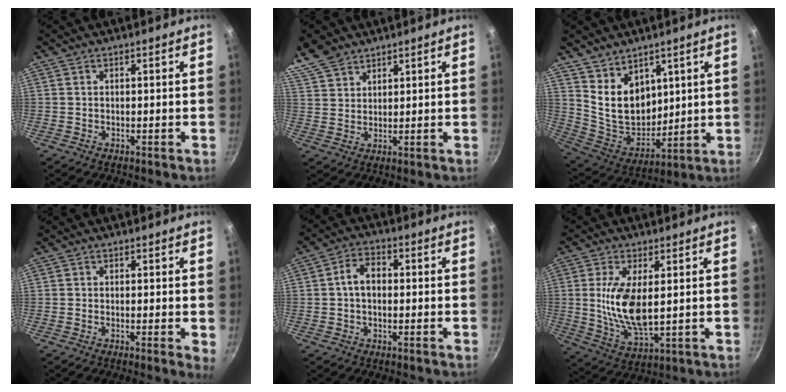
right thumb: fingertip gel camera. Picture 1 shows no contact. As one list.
[{"total": 7.5, "force": [5.9, 3.9, 2.3], "torque": [-0.033, -0.005, 0.123]}, {"total": 12.4, "force": [6.1, 8.5, 6.6], "torque": [-0.079, -0.056, 0.134]}, {"total": 2.0, "force": [-0.1, 0.4, 2.0], "torque": [-0.025, -0.005, -0.006]}, {"total": 5.4, "force": [0.0, 3.7, 3.9], "torque": [-0.053, 0.018, -0.009]}, {"total": 11.4, "force": [1.3, 4.9, 10.2], "torque": [-0.198, -0.016, 0.033]}]